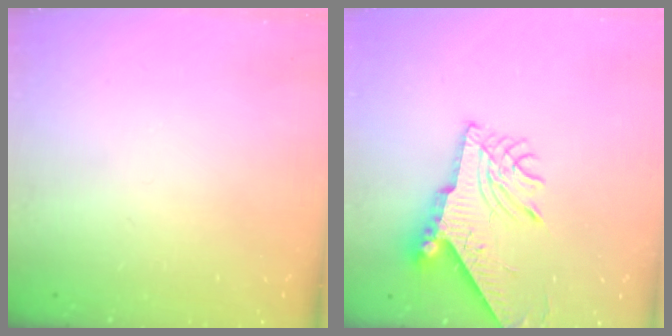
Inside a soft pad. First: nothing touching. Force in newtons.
{"total": 10.4, "press": 10.4, "slide": 1.2}